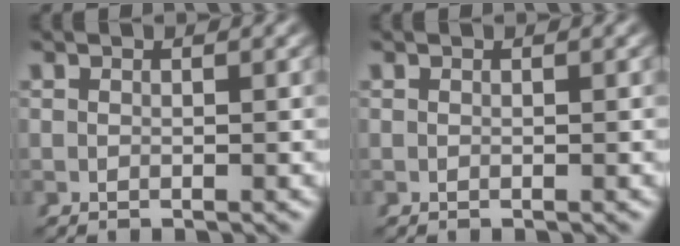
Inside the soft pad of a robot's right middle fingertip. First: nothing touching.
{"total": 0.0}